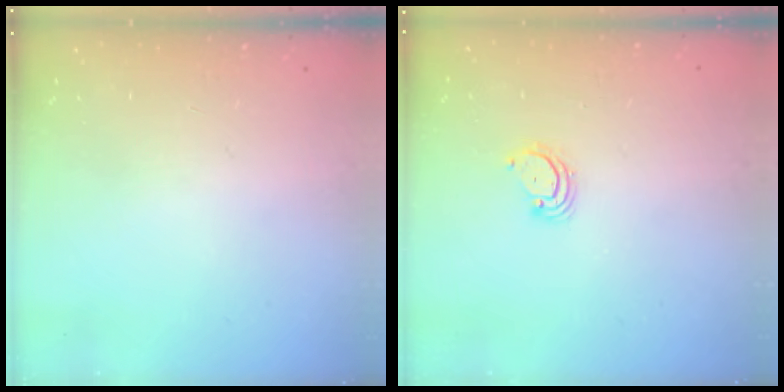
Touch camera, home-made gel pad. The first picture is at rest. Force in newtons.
{"total": 2.8, "press": 2.8, "slide": 0.2}